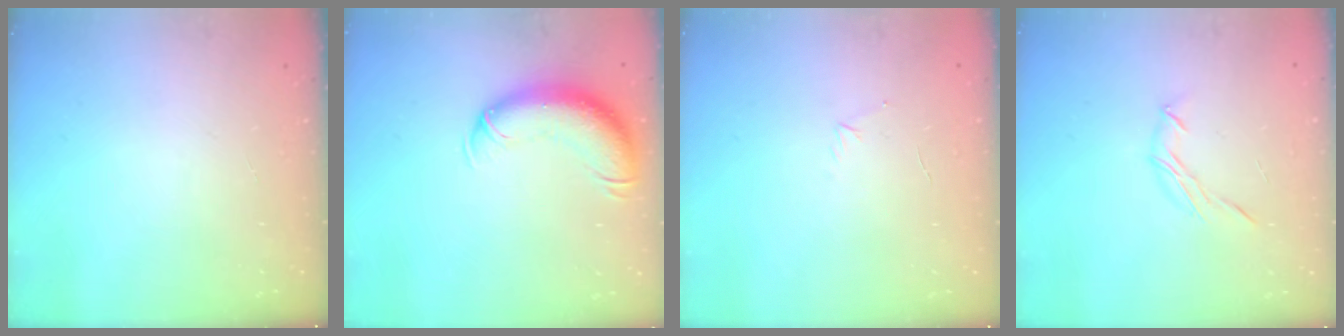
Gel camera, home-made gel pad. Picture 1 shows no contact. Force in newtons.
{"total": 13.3, "press": 12.9, "slide": 3.0}
{"total": 3.2, "press": 3.1, "slide": 0.8}
{"total": 6.6, "press": 6.4, "slide": 1.6}